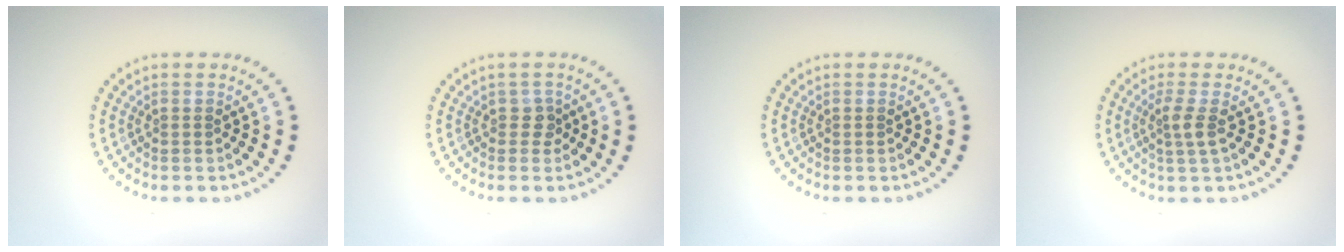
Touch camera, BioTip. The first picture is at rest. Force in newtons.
{"total": 1.1, "press": 0.9, "slide": 0.6}
{"total": 0.0}
{"total": 1.9, "press": 1.4, "slide": 1.2}